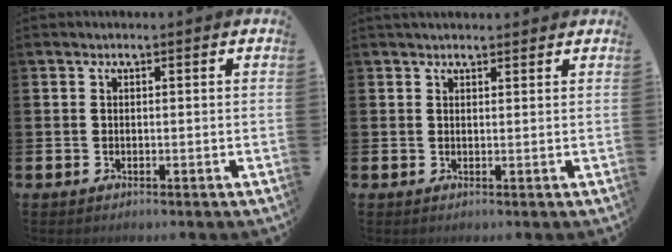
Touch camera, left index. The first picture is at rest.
{"total": 1.6, "force": [1.5, 0.4, 0.2], "torque": [0.003, -0.001, 0.025]}